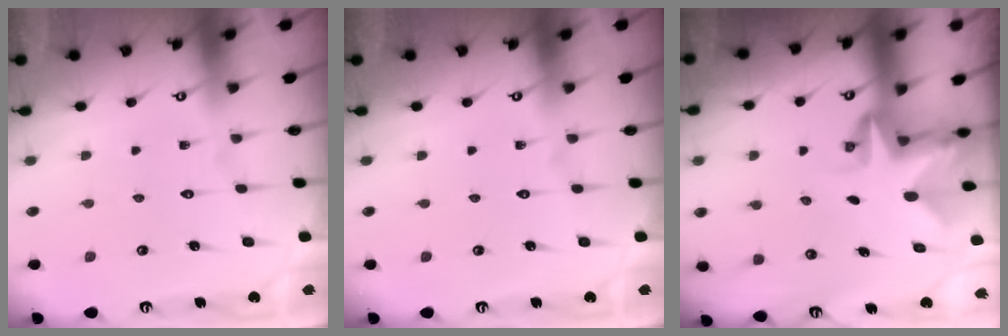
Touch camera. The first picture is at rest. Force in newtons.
{"total": 0.0}
{"total": 3.0, "press": 3.0, "slide": 0.4}